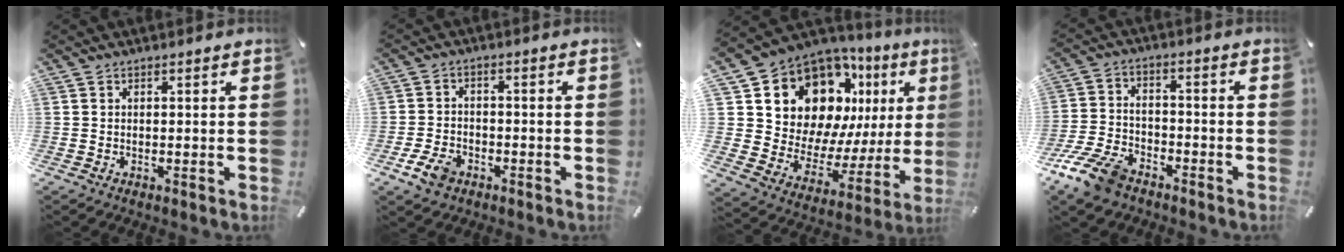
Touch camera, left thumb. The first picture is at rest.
{"total": 6.0, "force": [-3.2, 4.0, 3.1], "torque": [-0.072, 0.013, -0.061]}
{"total": 16.7, "force": [10.2, 11.1, 7.2], "torque": [-0.122, -0.090, 0.194]}
{"total": 10.7, "force": [-7.5, 5.5, 5.3], "torque": [-0.107, 0.040, -0.140]}